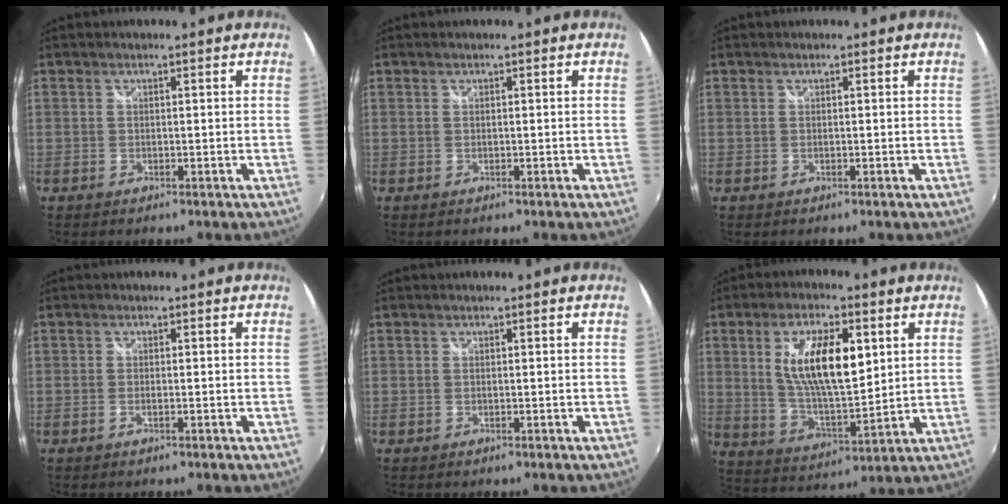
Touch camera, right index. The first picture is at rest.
{"total": 0.0}
{"total": 0.0}
{"total": 0.8, "force": [-0.3, -0.1, 0.7], "torque": [-0.014, 0.000, -0.008]}
{"total": 0.0}
{"total": 14.1, "force": [4.0, 5.1, 12.5], "torque": [-0.227, 0.000, 0.080]}